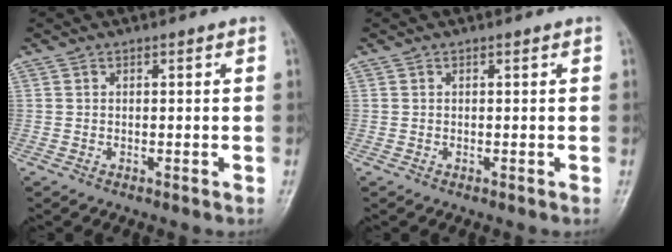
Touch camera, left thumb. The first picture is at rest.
{"total": 0.0}